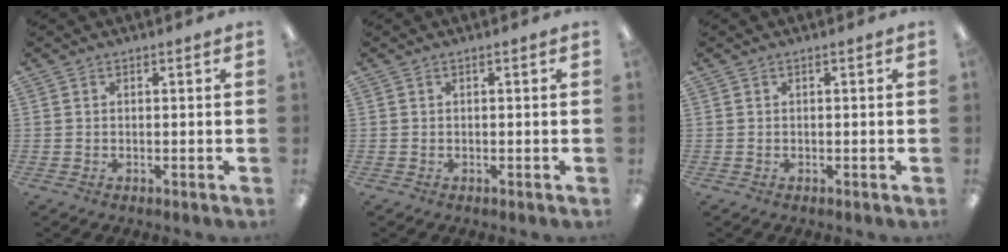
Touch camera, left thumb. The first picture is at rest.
{"total": 0.0}
{"total": 0.0}